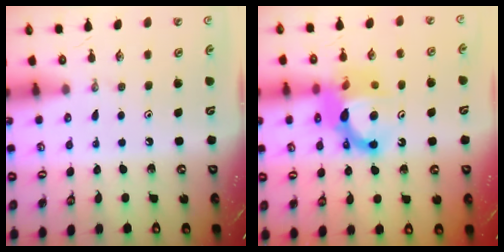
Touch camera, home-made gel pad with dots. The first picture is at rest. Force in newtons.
{"total": 12.4, "press": 12.3, "slide": 1.6}